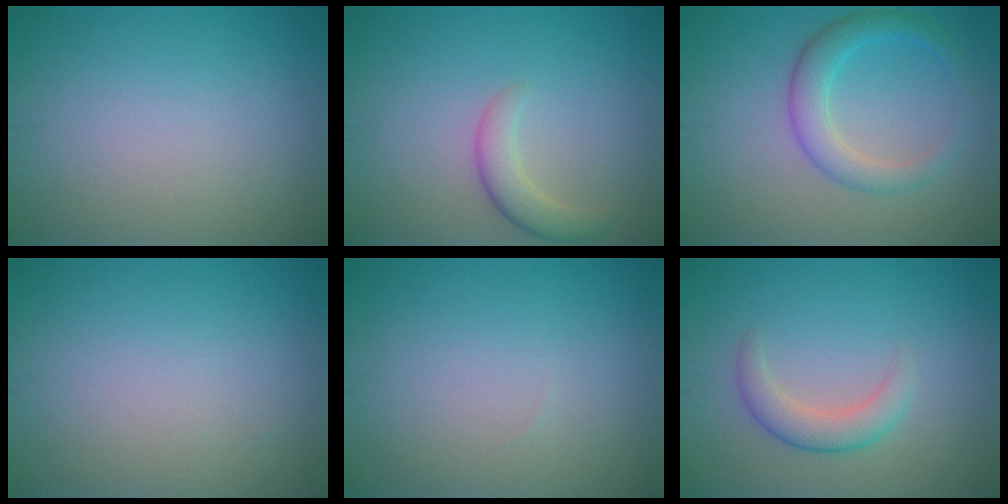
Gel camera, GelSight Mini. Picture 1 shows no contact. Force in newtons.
{"total": 2.6, "press": 2.6, "slide": 0.2}
{"total": 2.6, "press": 2.6, "slide": 0.2}
{"total": 0.0}
{"total": 0.0}
{"total": 2.8, "press": 2.8, "slide": 0.2}